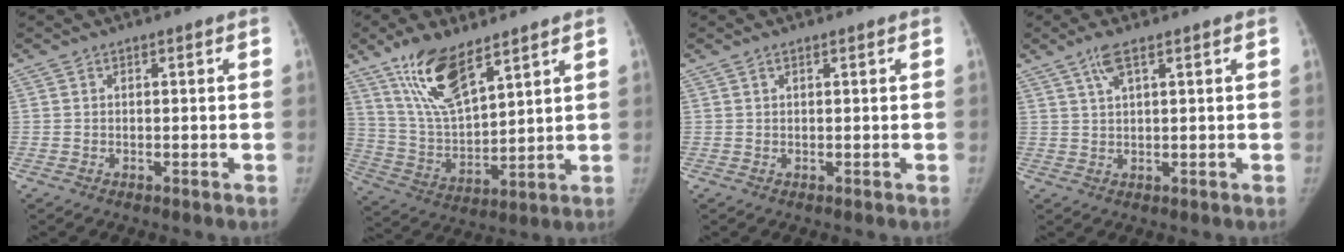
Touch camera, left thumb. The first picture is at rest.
{"total": 14.5, "force": [9.4, 5.0, 9.8], "torque": [-0.169, -0.044, 0.194]}
{"total": 0.6, "force": [0.4, 0.2, 0.4], "torque": [-0.010, 0.001, 0.008]}
{"total": 3.6, "force": [2.1, 0.7, 2.8], "torque": [-0.064, -0.001, 0.048]}